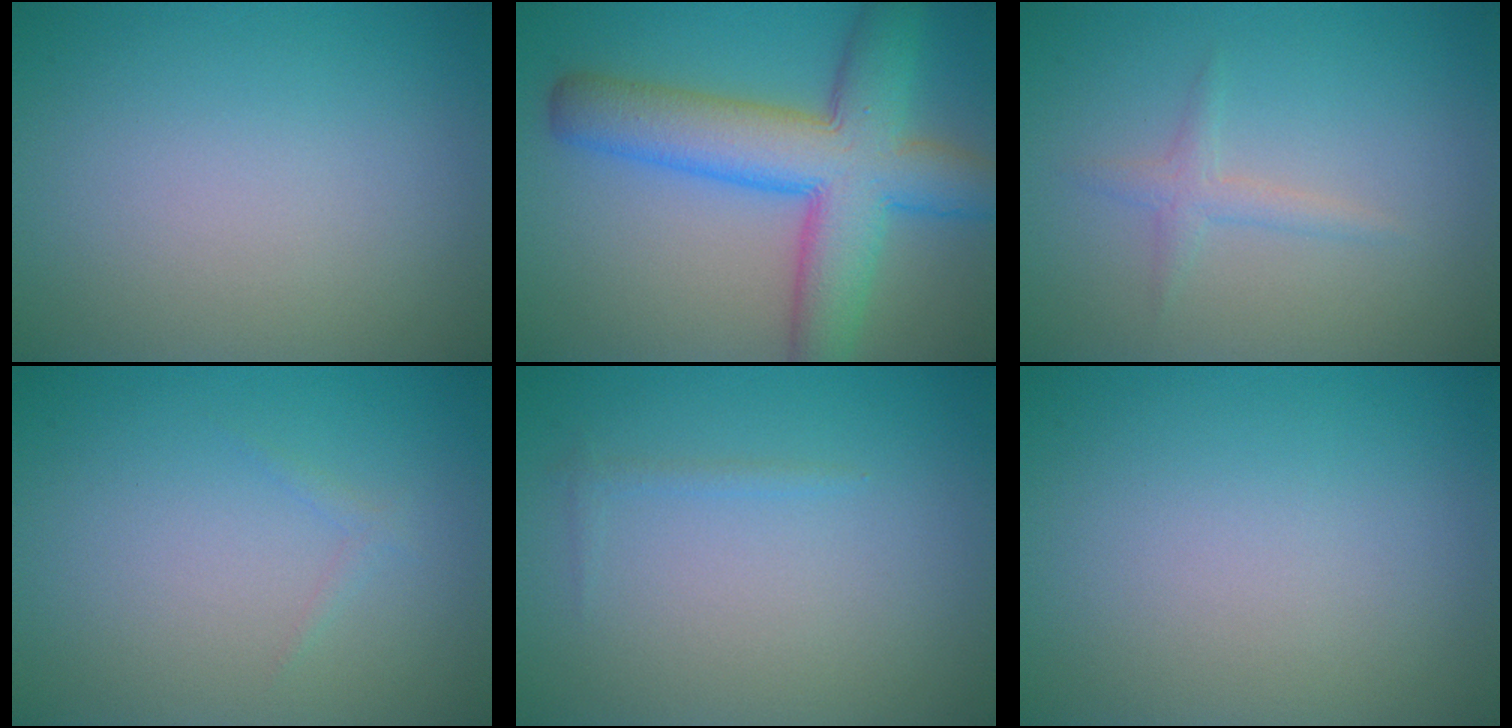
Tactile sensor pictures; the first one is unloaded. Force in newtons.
{"total": 9.7, "press": 9.7, "slide": 0.2}
{"total": 1.5, "press": 1.5, "slide": 0.0}
{"total": 0.6, "press": 0.6, "slide": 0.0}
{"total": 0.6, "press": 0.6, "slide": 0.1}
{"total": 0.0}